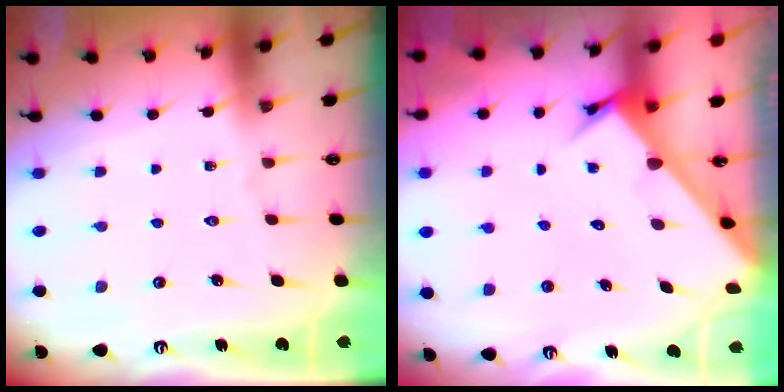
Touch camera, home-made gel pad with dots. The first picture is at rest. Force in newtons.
{"total": 3.6, "press": 3.6, "slide": 0.2}